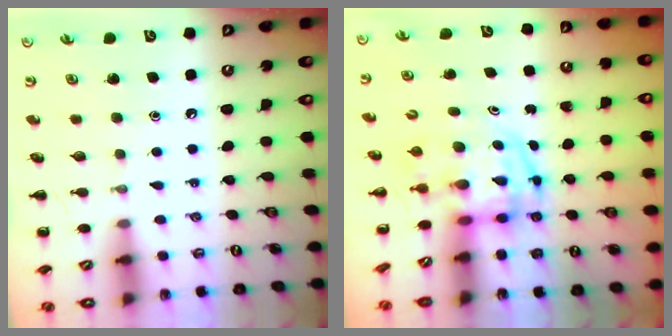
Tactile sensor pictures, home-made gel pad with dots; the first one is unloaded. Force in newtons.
{"total": 3.9, "press": 3.8, "slide": 0.6}